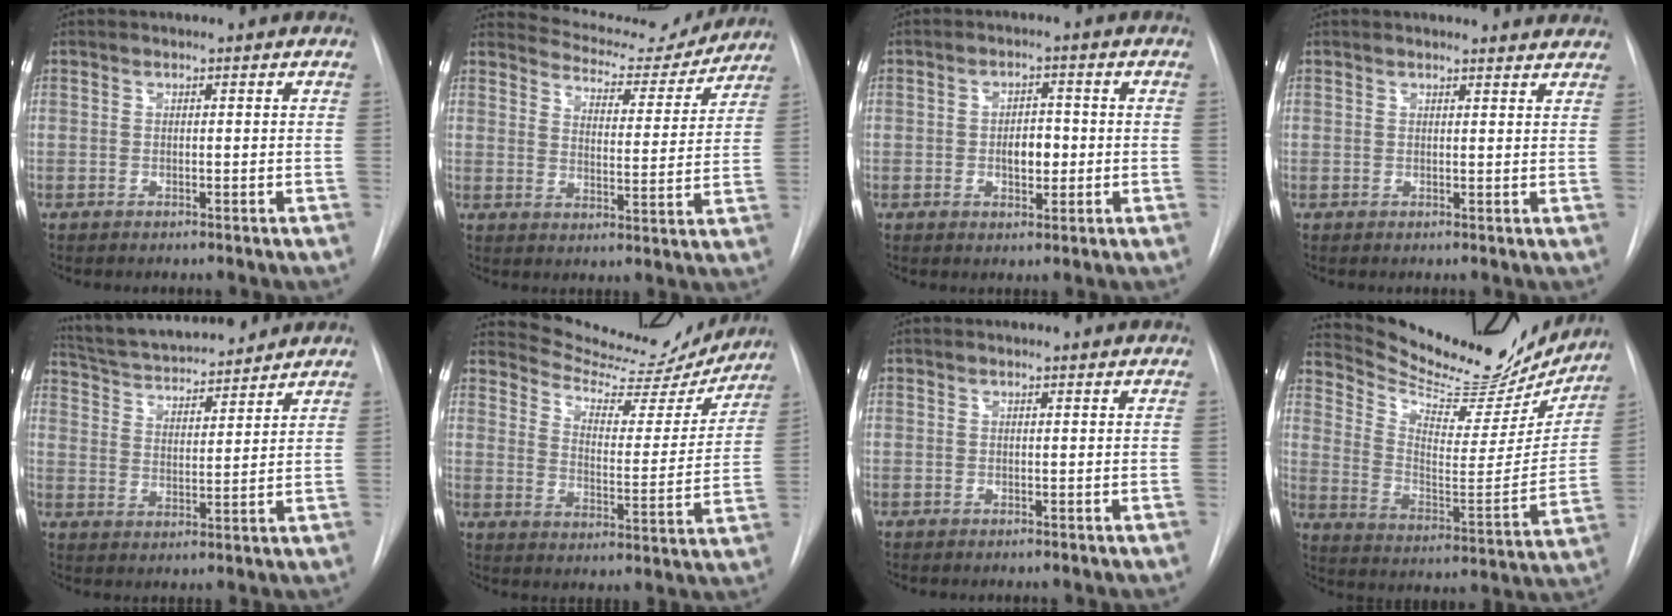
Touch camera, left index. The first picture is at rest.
{"total": 12.8, "force": [12.3, 3.0, 1.8], "torque": [-0.016, -0.023, 0.157]}
{"total": 3.8, "force": [-0.9, 2.0, 3.1], "torque": [-0.044, -0.002, -0.010]}
{"total": 7.5, "force": [7.4, 0.9, 1.2], "torque": [-0.001, -0.004, 0.059]}
{"total": 15.6, "force": [14.3, 2.4, 5.8], "torque": [-0.100, 0.016, 0.231]}
{"total": 16.6, "force": [16.1, 3.1, 2.5], "torque": [-0.031, -0.052, 0.205]}
{"total": 2.2, "force": [2.1, 0.2, 0.5], "torque": [-0.011, 0.009, 0.020]}
{"total": 23.4, "force": [21.6, 5.4, 7.3], "torque": [-0.114, -0.060, 0.304]}